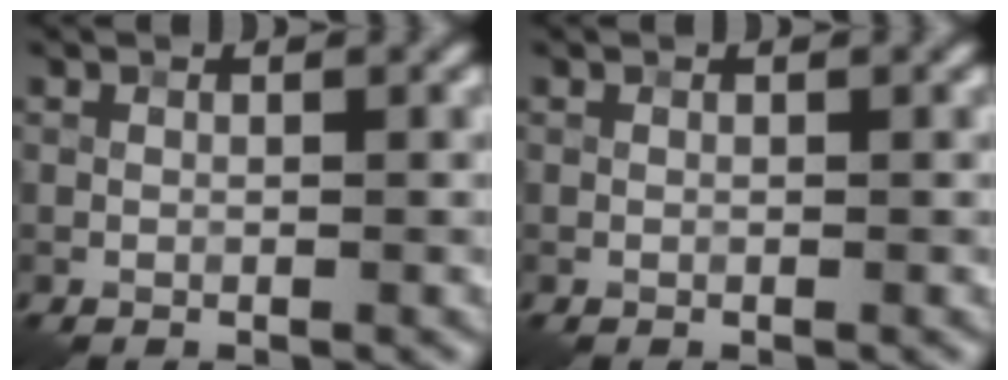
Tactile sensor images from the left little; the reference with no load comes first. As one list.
[{"total": 0.0}]